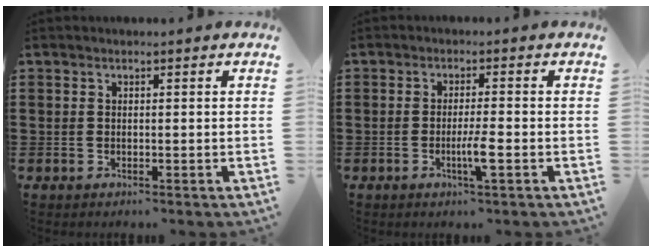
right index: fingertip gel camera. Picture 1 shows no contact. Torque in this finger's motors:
{"motor_torque": [0.10, 0.12, 0.28, 0.04]}